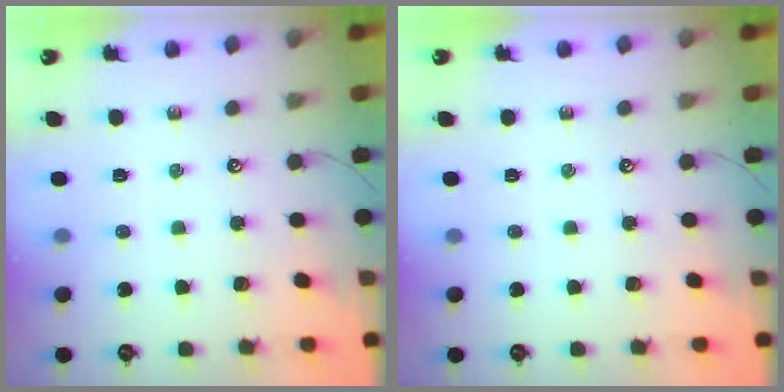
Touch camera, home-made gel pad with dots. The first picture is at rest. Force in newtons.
{"total": 0.0}